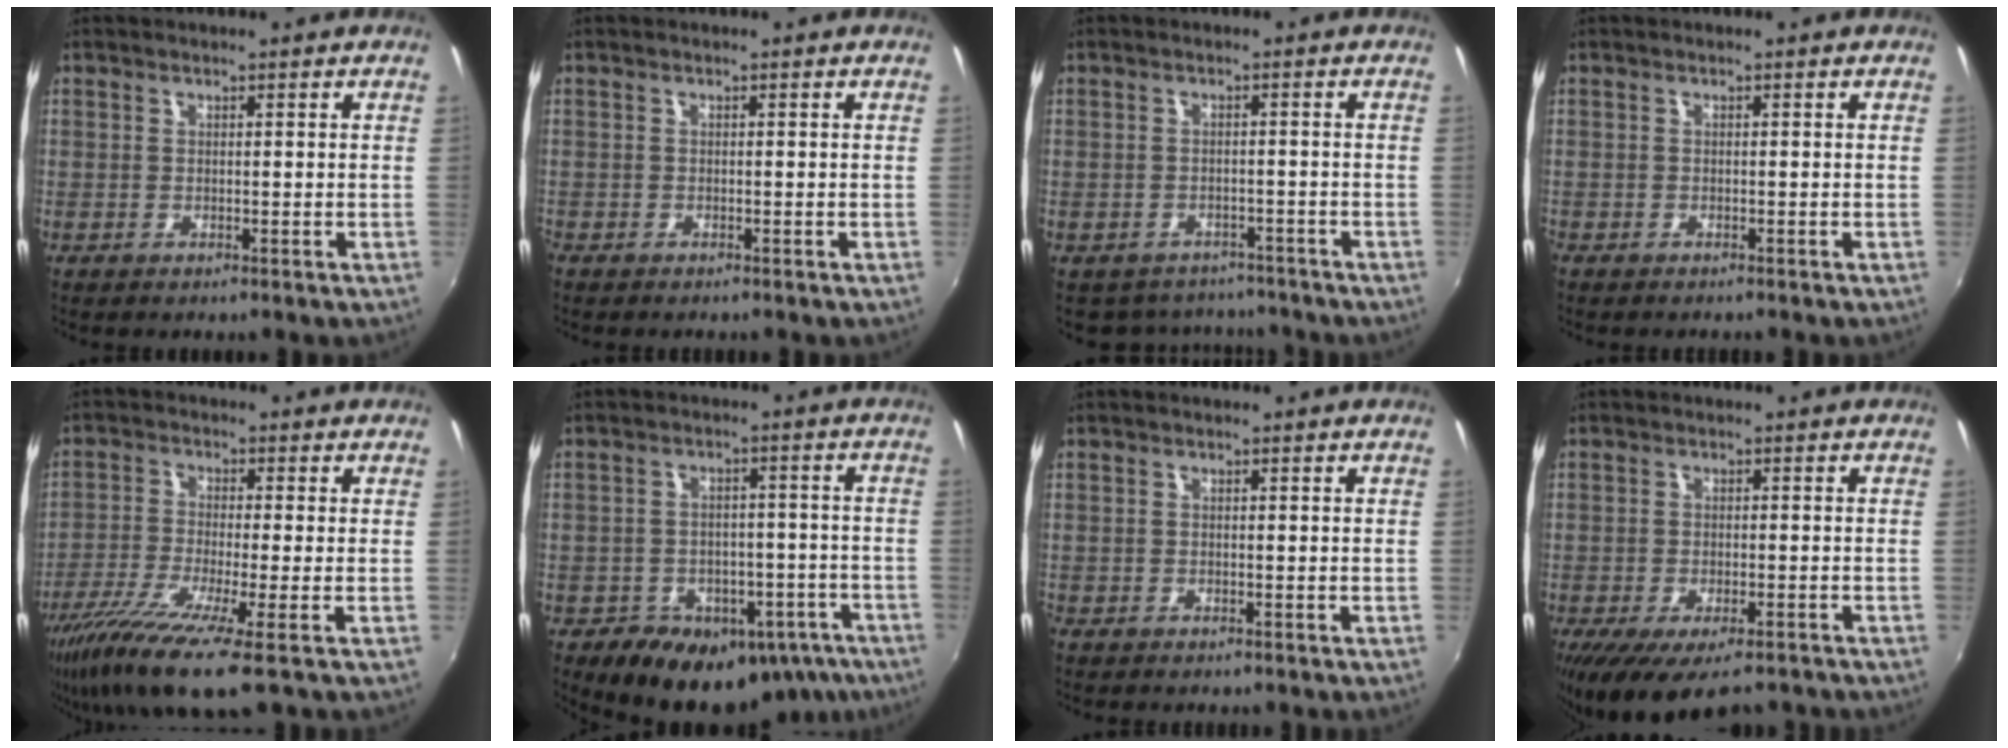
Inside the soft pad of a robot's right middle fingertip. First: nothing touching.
{"total": 1.5, "force": [-1.2, 0.8, 0.5], "torque": [-0.013, -0.004, -0.018]}
{"total": 8.7, "force": [-6.7, 5.1, 2.1], "torque": [-0.059, 0.003, -0.089]}
{"total": 1.3, "force": [-1.1, 0.7, 0.4], "torque": [-0.012, -0.003, -0.016]}
{"total": 12.3, "force": [-7.5, 0.9, 9.6], "torque": [-0.210, -0.045, -0.144]}
{"total": 20.6, "force": [-12.4, 13.7, 9.0], "torque": [-0.181, 0.017, -0.136]}
{"total": 1.5, "force": [-1.2, 0.8, 0.5], "torque": [-0.013, -0.004, -0.018]}
{"total": 13.1, "force": [-9.5, 4.9, 7.5], "torque": [-0.152, -0.046, -0.144]}